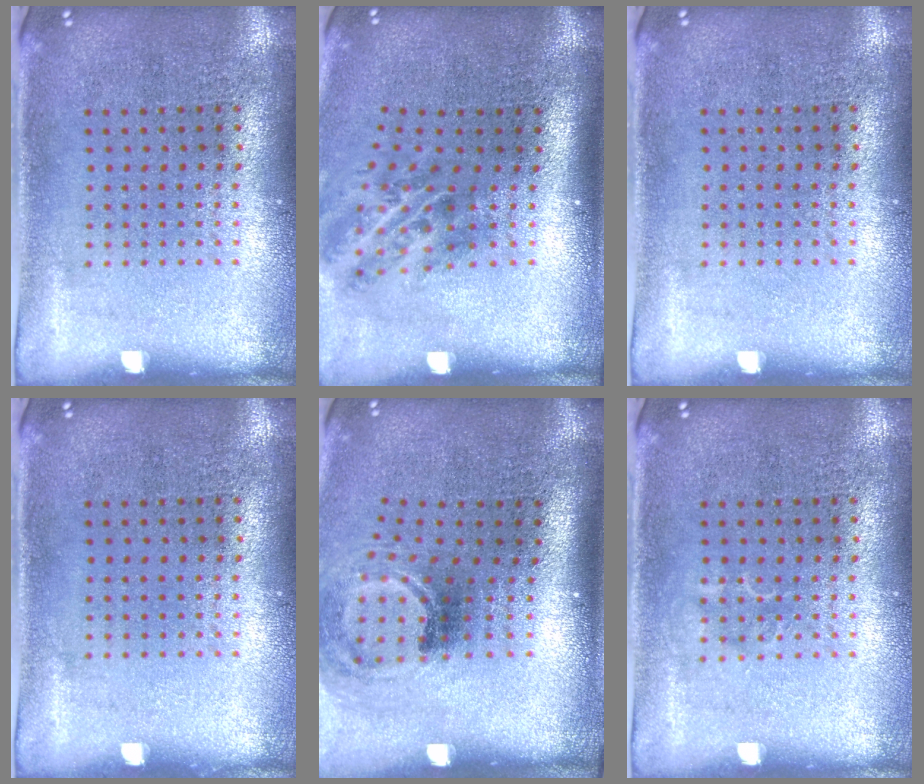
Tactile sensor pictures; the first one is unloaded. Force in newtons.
{"total": 2.0, "press": 1.3, "slide": 1.6}
{"total": 0.0}
{"total": 0.0}
{"total": 2.0, "press": 1.3, "slide": 1.6}
{"total": 0.9, "press": 0.8, "slide": 0.2}